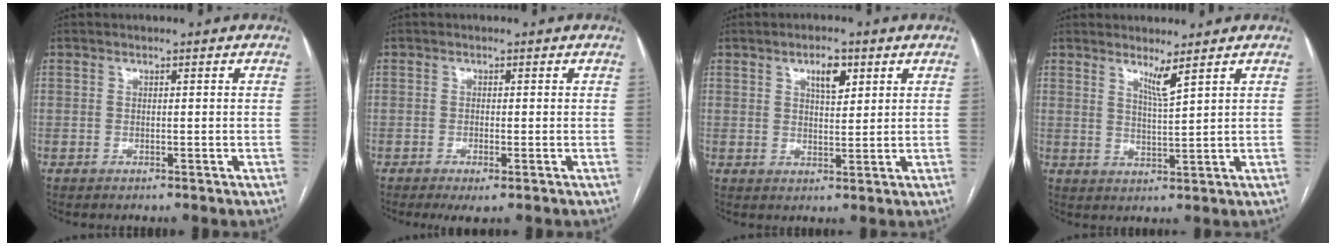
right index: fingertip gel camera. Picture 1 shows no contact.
{"total": 2.4, "force": [-1.2, 0.4, 2.1], "torque": [-0.034, -0.006, -0.016]}
{"total": 4.2, "force": [2.1, 1.6, 3.3], "torque": [-0.053, 0.001, 0.036]}
{"total": 3.1, "force": [2.2, -0.7, 2.0], "torque": [-0.038, -0.017, 0.044]}